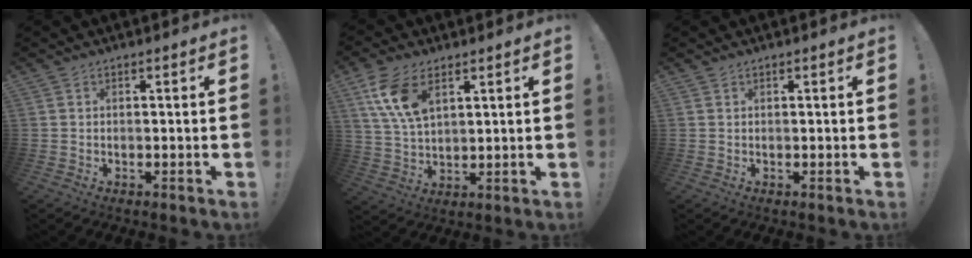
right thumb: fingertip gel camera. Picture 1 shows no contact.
{"total": 11.8, "force": [6.0, 6.3, 7.9], "torque": [-0.158, -0.014, 0.113]}
{"total": 0.5, "force": [0.5, 0.2, 0.1], "torque": [0.005, -0.004, 0.008]}